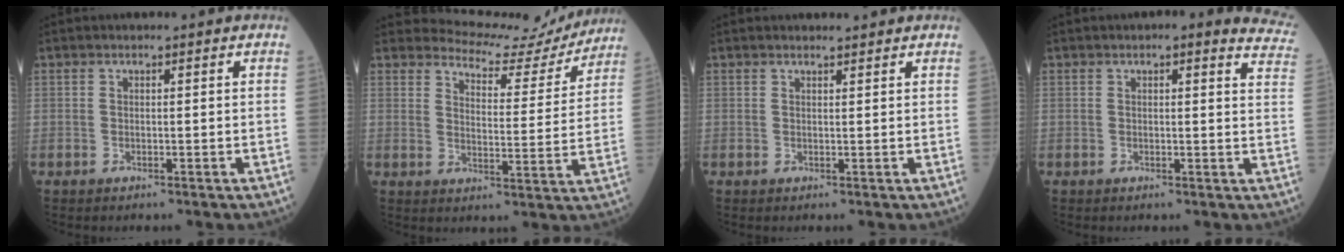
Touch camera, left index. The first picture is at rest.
{"total": 11.0, "force": [10.8, 2.1, 0.0], "torque": [-0.001, -0.029, 0.129]}
{"total": 1.3, "force": [1.3, 0.2, 0.2], "torque": [-0.009, 0.001, 0.020]}
{"total": 8.8, "force": [7.6, 2.3, 3.8], "torque": [-0.014, -0.020, 0.047]}